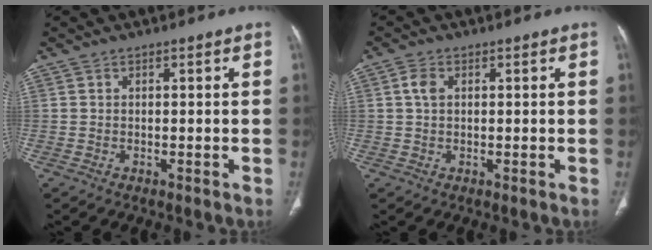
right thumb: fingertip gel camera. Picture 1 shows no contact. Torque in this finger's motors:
{"motor_torque": [-0.23, 0.27, -0.16, -0.01, 0.00]}